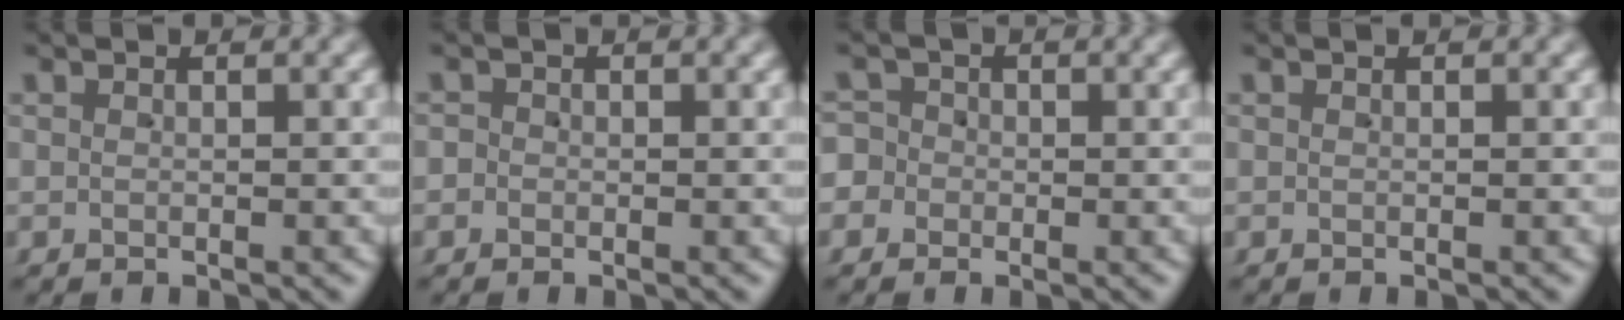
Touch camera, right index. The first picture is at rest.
{"total": 1.1, "force": [-0.5, 1.0, -0.2], "torque": [0.009, 0.005, -0.016]}
{"total": 5.7, "force": [-1.1, 5.5, 1.0], "torque": [-0.030, -0.004, -0.032]}
{"total": 0.0}